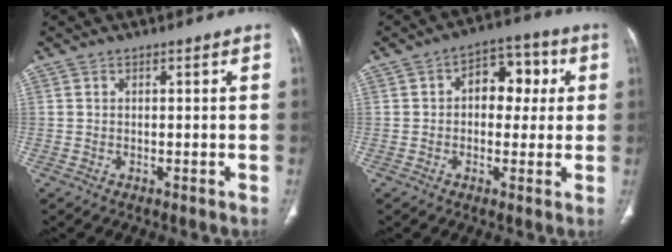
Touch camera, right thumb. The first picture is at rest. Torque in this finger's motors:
{"motor_torque": [-0.72, 0.36, 0.36, 0.29, 0.15]}